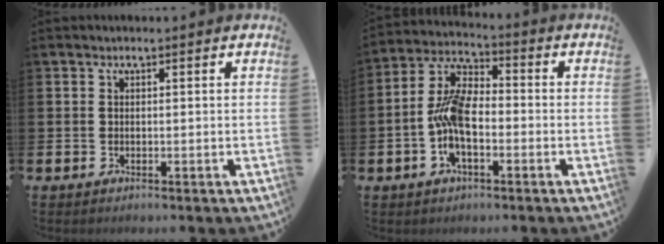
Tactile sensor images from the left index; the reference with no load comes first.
{"total": 8.6, "force": [-1.6, 4.2, 7.3], "torque": [-0.154, 0.004, -0.032]}